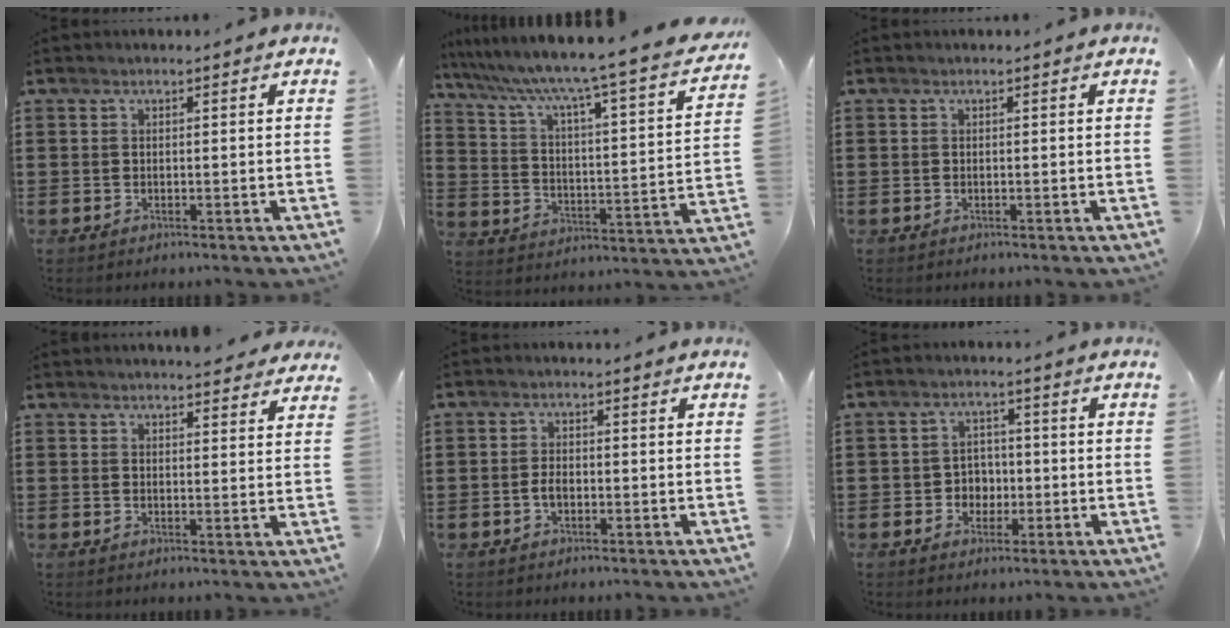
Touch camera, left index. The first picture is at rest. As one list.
[{"total": 5.7, "force": [4.5, -0.8, 3.3], "torque": [-0.089, -0.054, 0.060]}, {"total": 0.0}, {"total": 3.2, "force": [3.1, 0.3, 0.5], "torque": [-0.008, -0.010, 0.057]}, {"total": 2.1, "force": [-0.6, 1.1, 1.7], "torque": [-0.049, -0.002, -0.018]}, {"total": 3.5, "force": [-0.9, 3.1, 1.2], "torque": [-0.035, 0.006, -0.022]}]